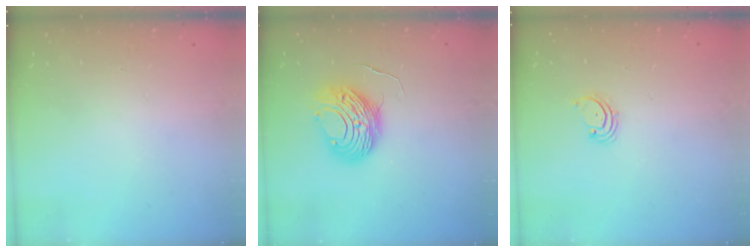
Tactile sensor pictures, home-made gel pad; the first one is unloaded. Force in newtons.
{"total": 10.0, "press": 10.0, "slide": 0.9}
{"total": 1.7, "press": 1.6, "slide": 0.2}